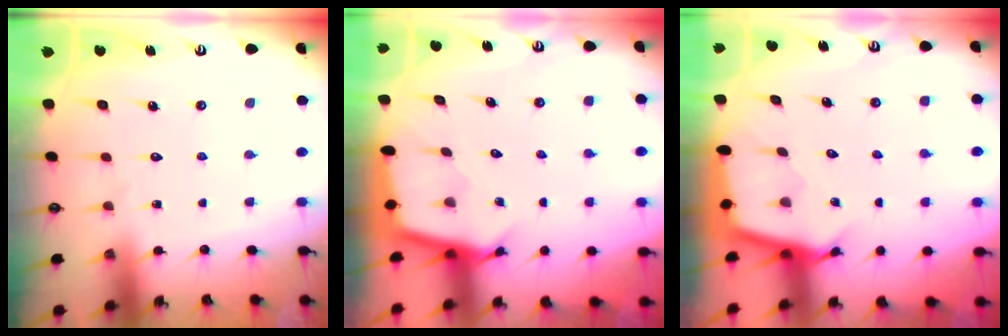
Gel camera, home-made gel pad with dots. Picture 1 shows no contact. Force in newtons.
{"total": 2.7, "press": 2.7, "slide": 0.1}
{"total": 2.6, "press": 2.6, "slide": 0.2}